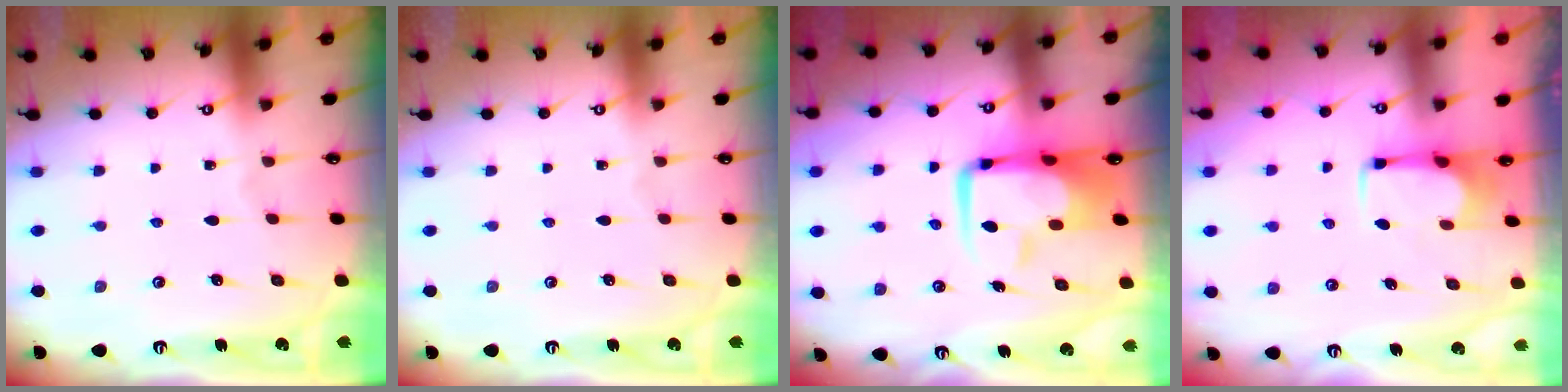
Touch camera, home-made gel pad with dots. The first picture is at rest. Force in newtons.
{"total": 0.0}
{"total": 9.7, "press": 9.6, "slide": 1.5}
{"total": 3.0, "press": 2.9, "slide": 0.5}